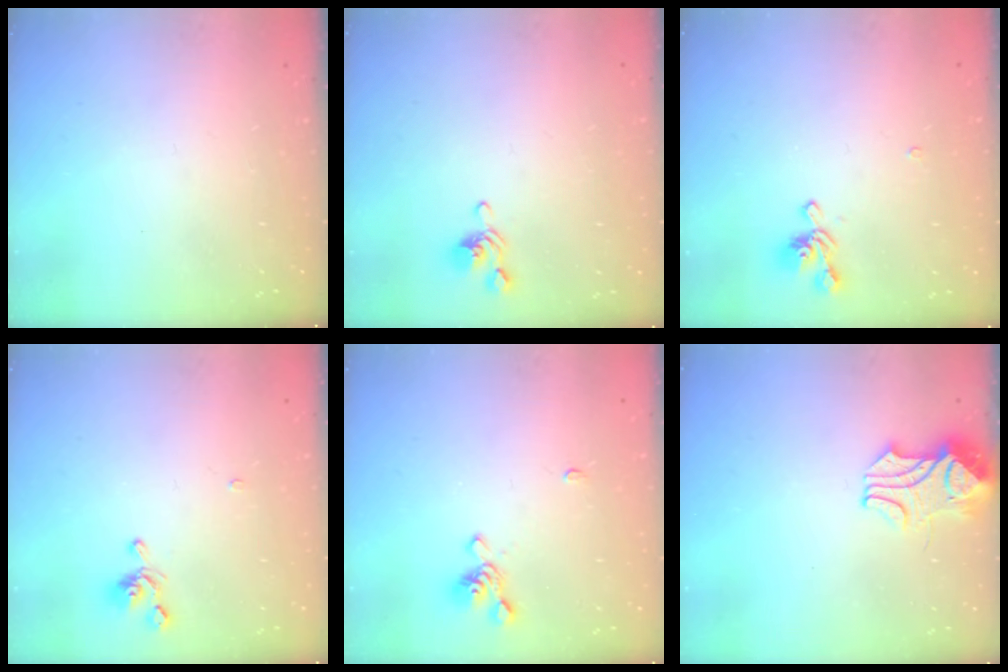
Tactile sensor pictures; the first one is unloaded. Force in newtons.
{"total": 1.9, "press": 1.8, "slide": 0.7}
{"total": 2.3, "press": 2.3, "slide": 0.1}
{"total": 2.4, "press": 2.3, "slide": 0.7}
{"total": 2.6, "press": 2.5, "slide": 0.9}
{"total": 2.4, "press": 2.2, "slide": 1.0}